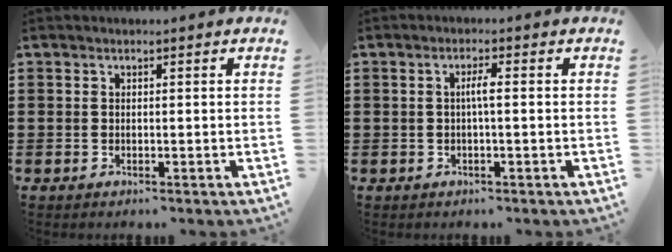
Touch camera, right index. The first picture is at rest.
{"total": 2.2, "force": [-0.2, 0.1, 2.1], "torque": [-0.041, 0.001, -0.006]}